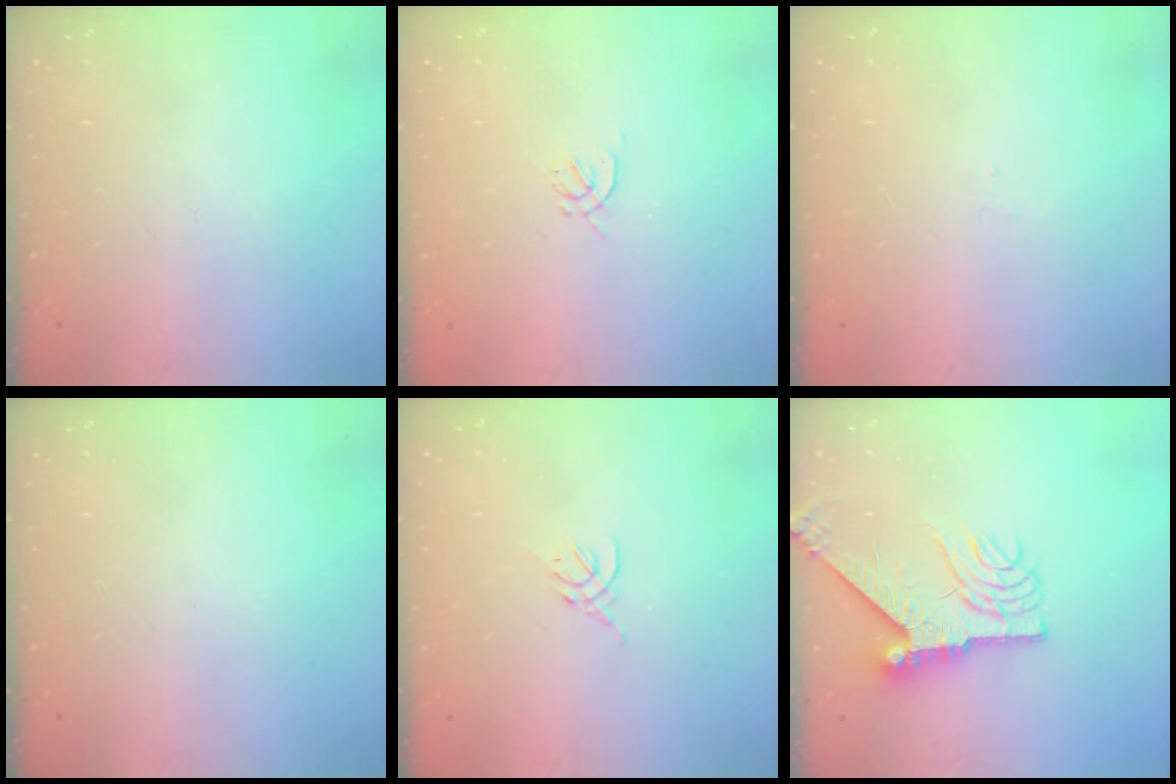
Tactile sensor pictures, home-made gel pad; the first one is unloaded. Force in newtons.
{"total": 1.2, "press": 1.2, "slide": 0.4}
{"total": 1.6, "press": 1.5, "slide": 0.4}
{"total": 0.0}
{"total": 2.3, "press": 2.2, "slide": 0.5}
{"total": 12.1, "press": 12.0, "slide": 1.6}